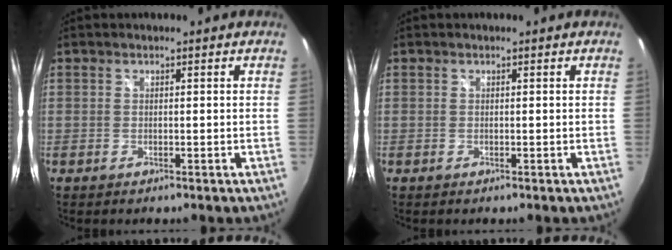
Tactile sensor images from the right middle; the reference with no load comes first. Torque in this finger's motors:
{"motor_torque": [0.10, 0.04, 0.00, 0.00]}